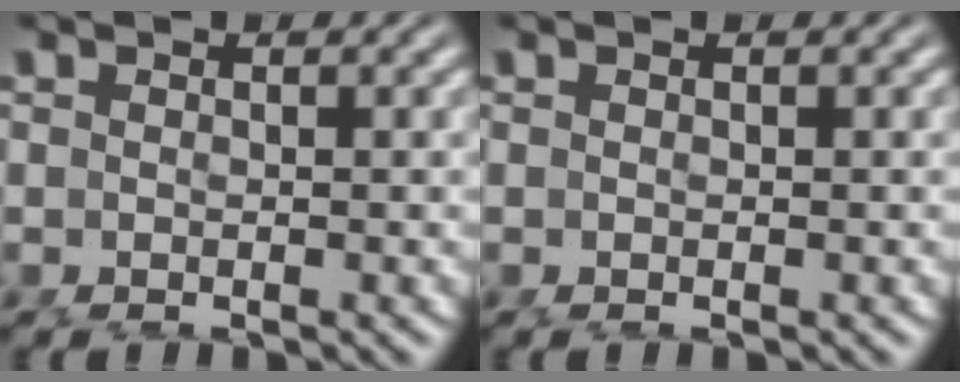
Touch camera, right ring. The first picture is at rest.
{"total": 0.0}